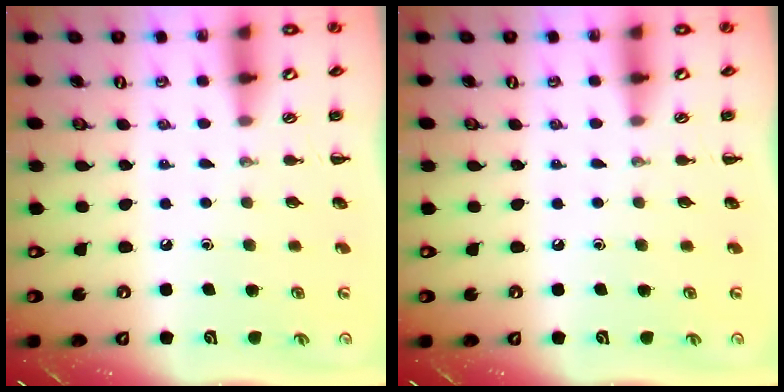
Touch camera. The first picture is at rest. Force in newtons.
{"total": 0.0}